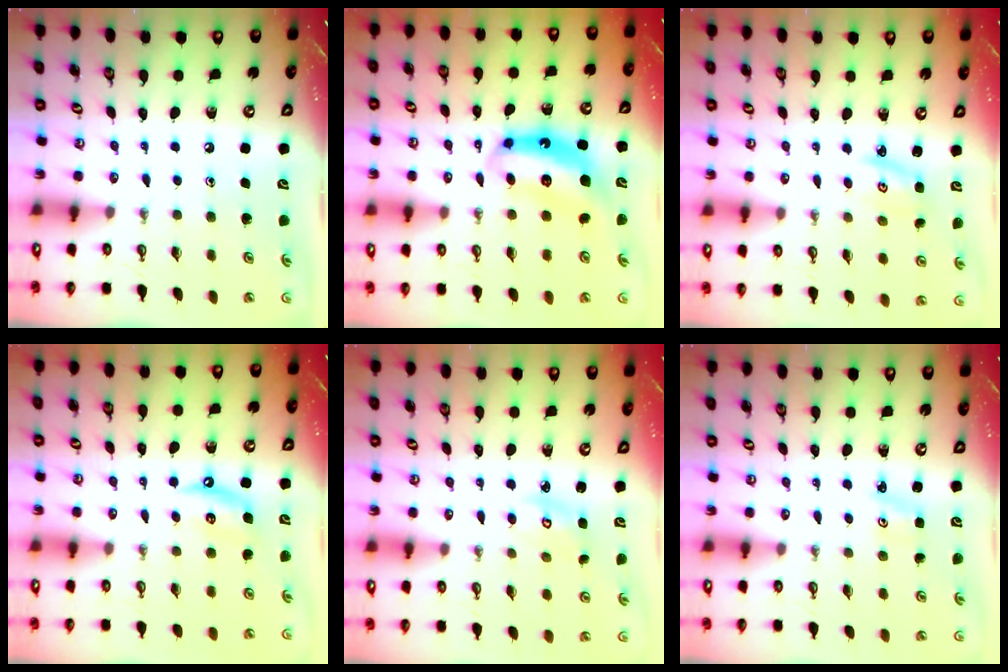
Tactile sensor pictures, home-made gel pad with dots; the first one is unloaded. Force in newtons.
{"total": 7.5, "press": 7.5, "slide": 0.7}
{"total": 2.3, "press": 2.3, "slide": 0.2}
{"total": 4.3, "press": 4.3, "slide": 0.3}
{"total": 3.5, "press": 3.5, "slide": 0.1}
{"total": 2.0, "press": 2.0, "slide": 0.3}